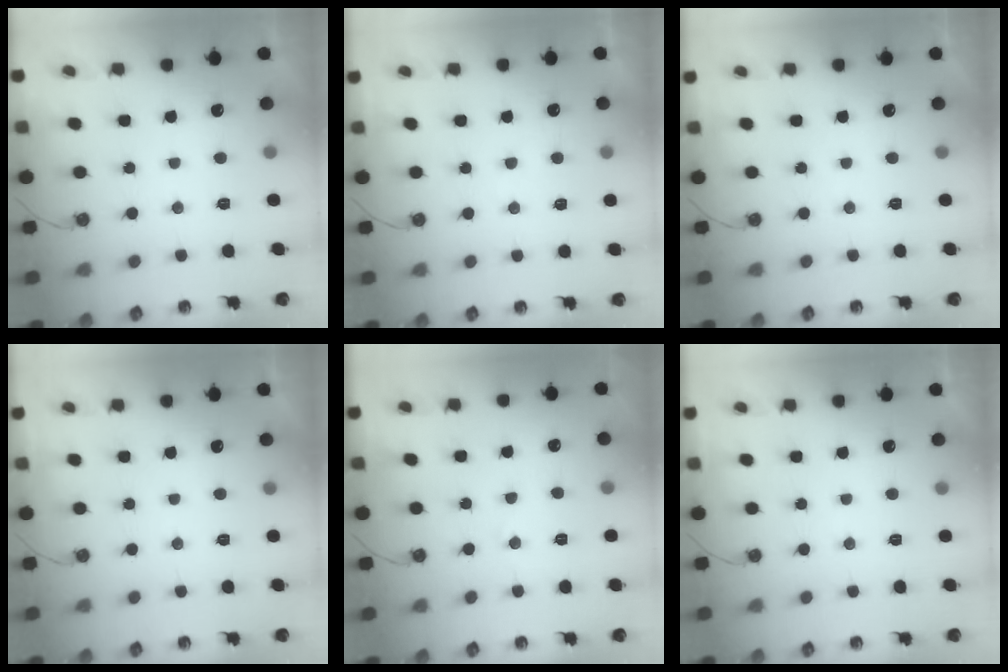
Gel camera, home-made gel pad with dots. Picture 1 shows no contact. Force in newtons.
{"total": 4.3, "press": 4.2, "slide": 0.6}
{"total": 0.0}
{"total": 0.0}
{"total": 5.4, "press": 5.4, "slide": 0.8}
{"total": 0.0}